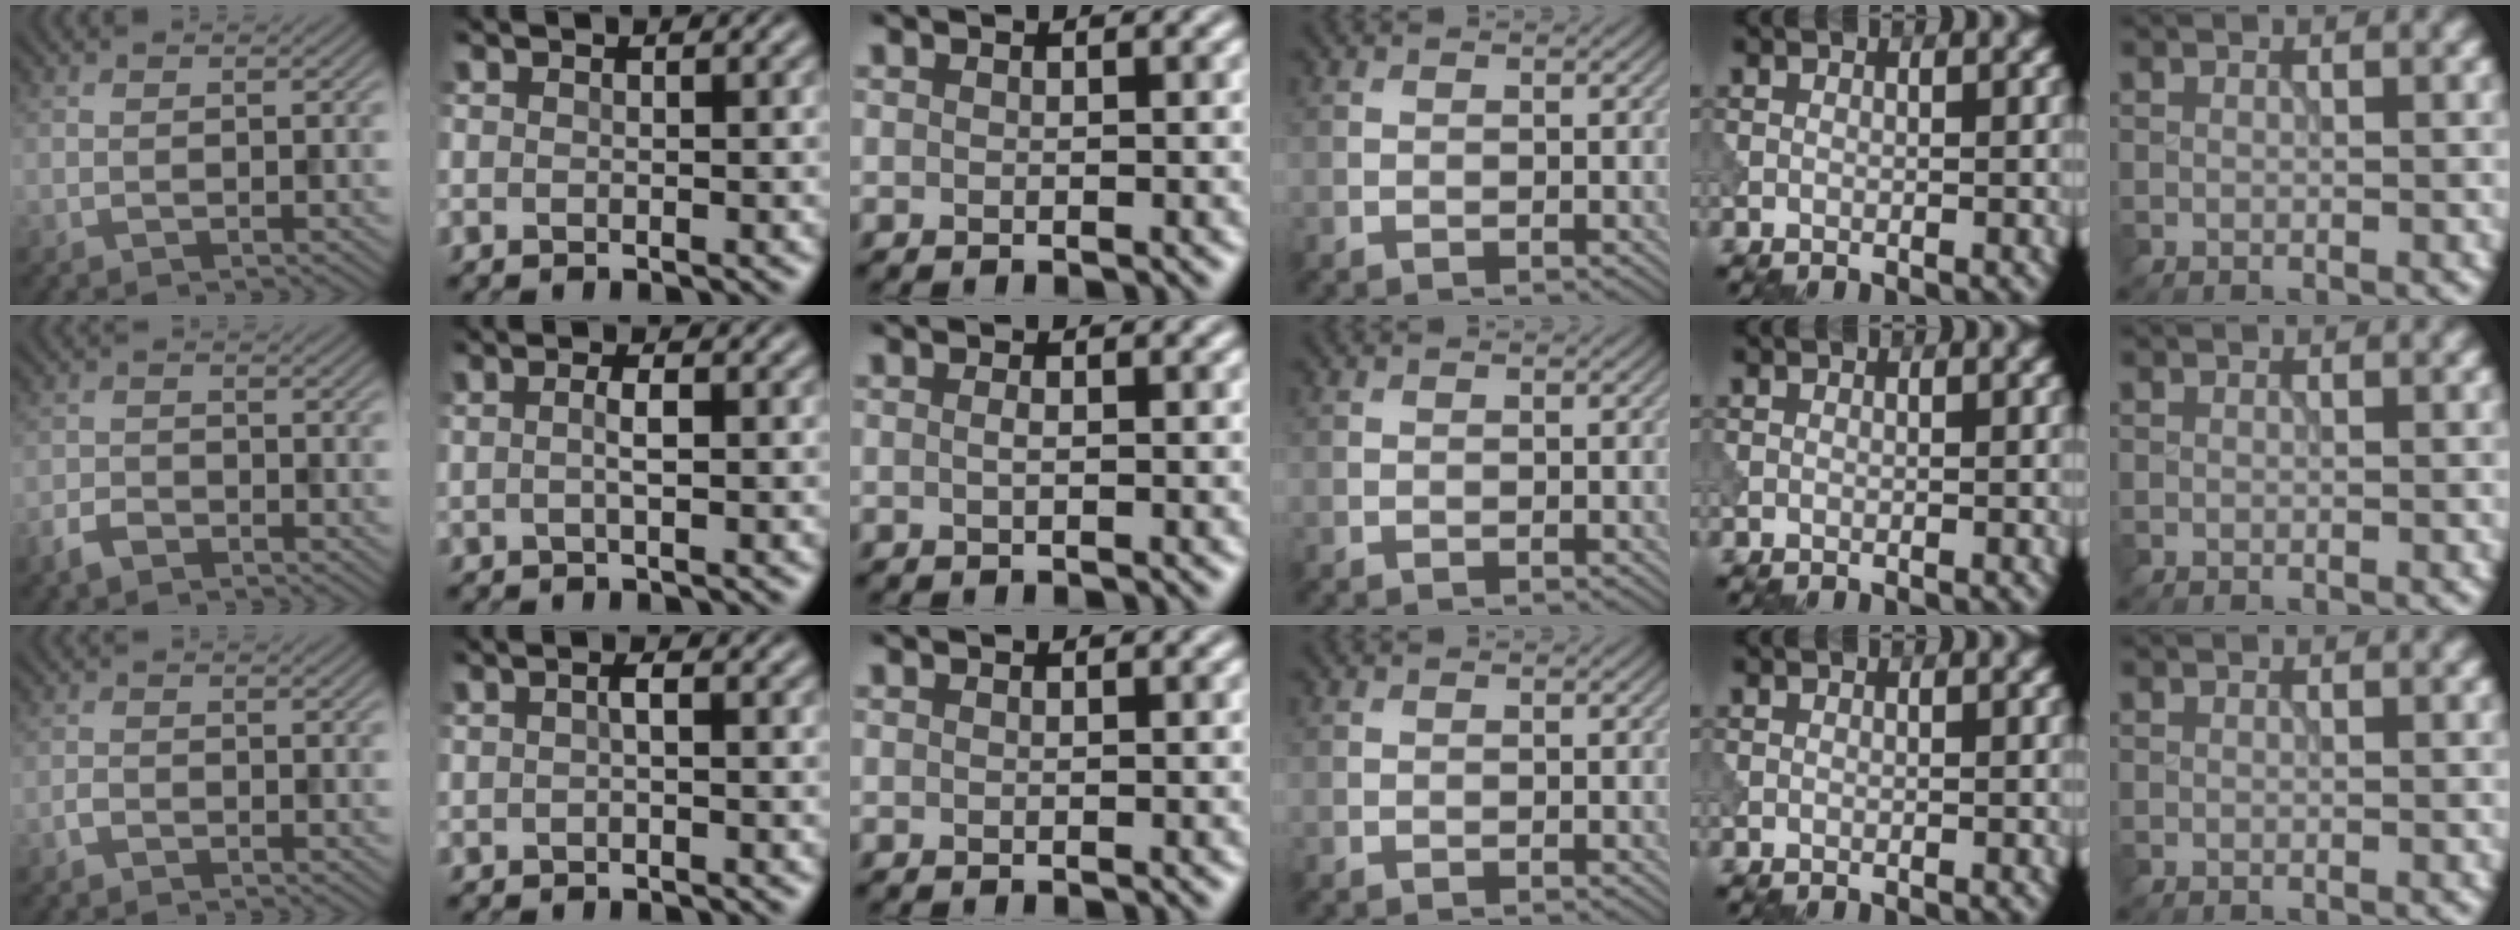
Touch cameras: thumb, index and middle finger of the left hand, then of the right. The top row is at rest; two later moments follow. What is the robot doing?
{"motion": "dispense", "object": "pipette"}